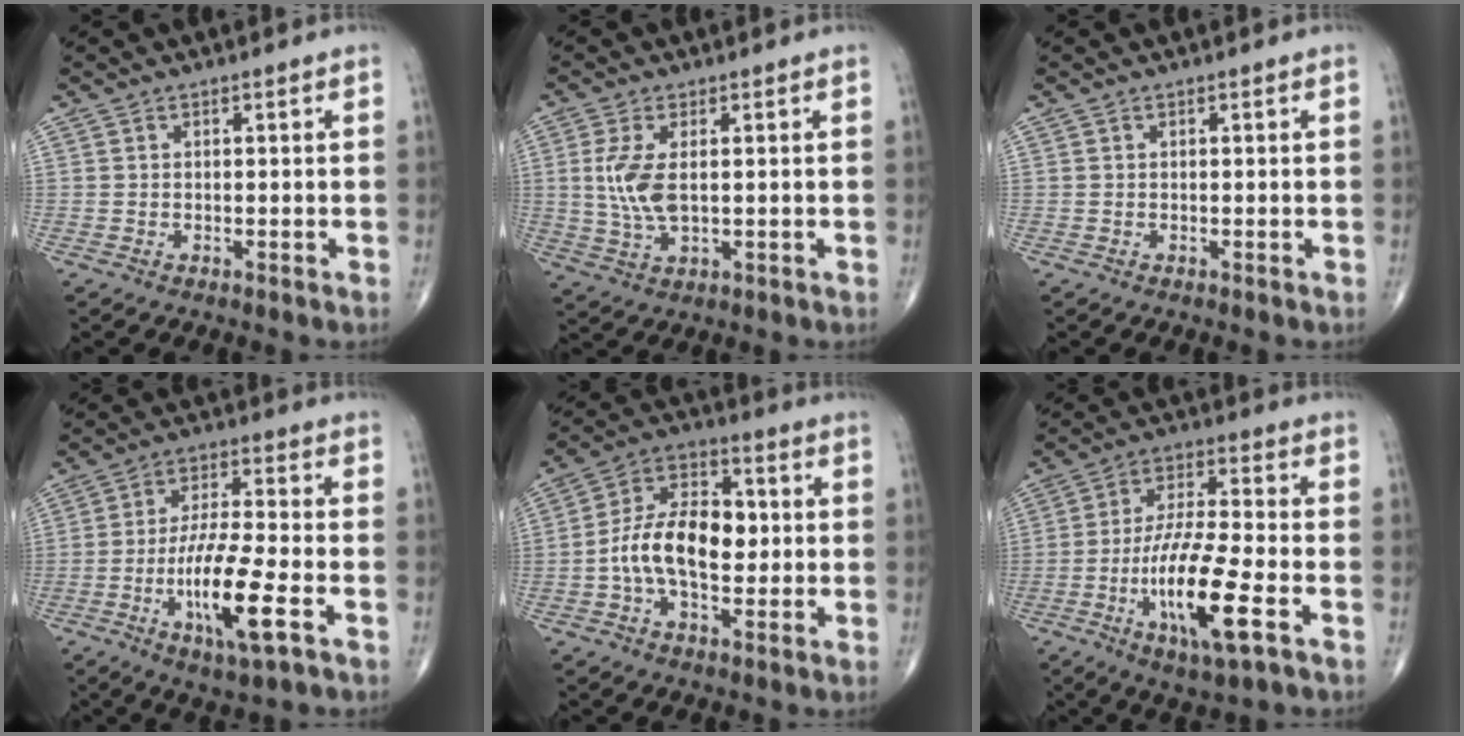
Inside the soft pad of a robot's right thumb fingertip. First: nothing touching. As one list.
[{"total": 7.2, "force": [0.8, 3.3, 6.3], "torque": [-0.144, -0.006, 0.021]}, {"total": 0.0}, {"total": 13.7, "force": [-4.8, 3.0, 12.5], "torque": [-0.240, 0.010, -0.084]}, {"total": 14.2, "force": [-0.8, 8.1, 11.6], "torque": [-0.198, 0.031, -0.022]}, {"total": 15.8, "force": [-5.6, 3.6, 14.3], "torque": [-0.278, 0.012, -0.099]}]